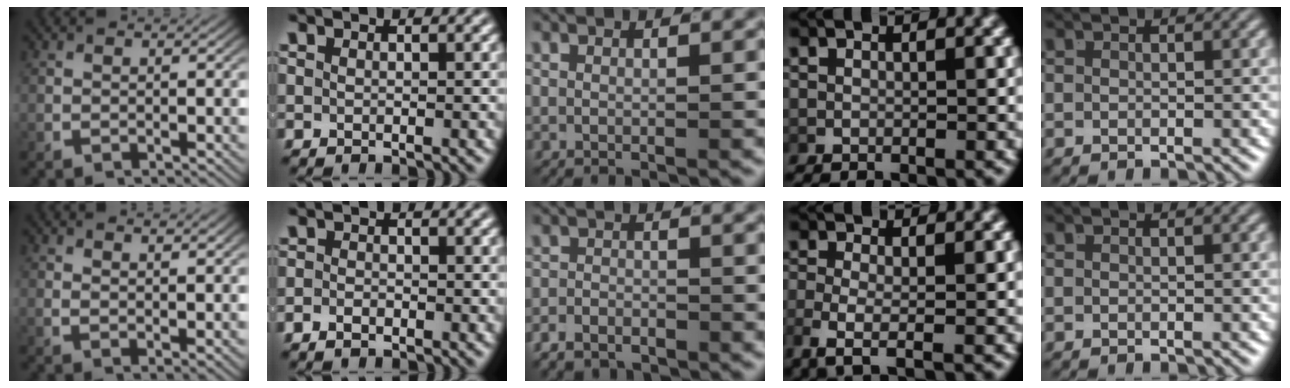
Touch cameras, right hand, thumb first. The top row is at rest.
{"thumb": {"total": 2.2, "force": [1.8, 0.2, 1.2], "torque": [-0.020, -0.006, 0.040]}, "index": {"total": 1.2, "force": [-1.2, 0.2, 0.3], "torque": [-0.004, -0.009, -0.018]}, "middle": {"total": 2.7, "force": [-2.4, 1.1, 0.5], "torque": [-0.002, -0.003, -0.044]}, "ring": {"total": 3.0, "force": [-1.0, 0.8, 2.8], "torque": [-0.071, -0.016, -0.012]}}